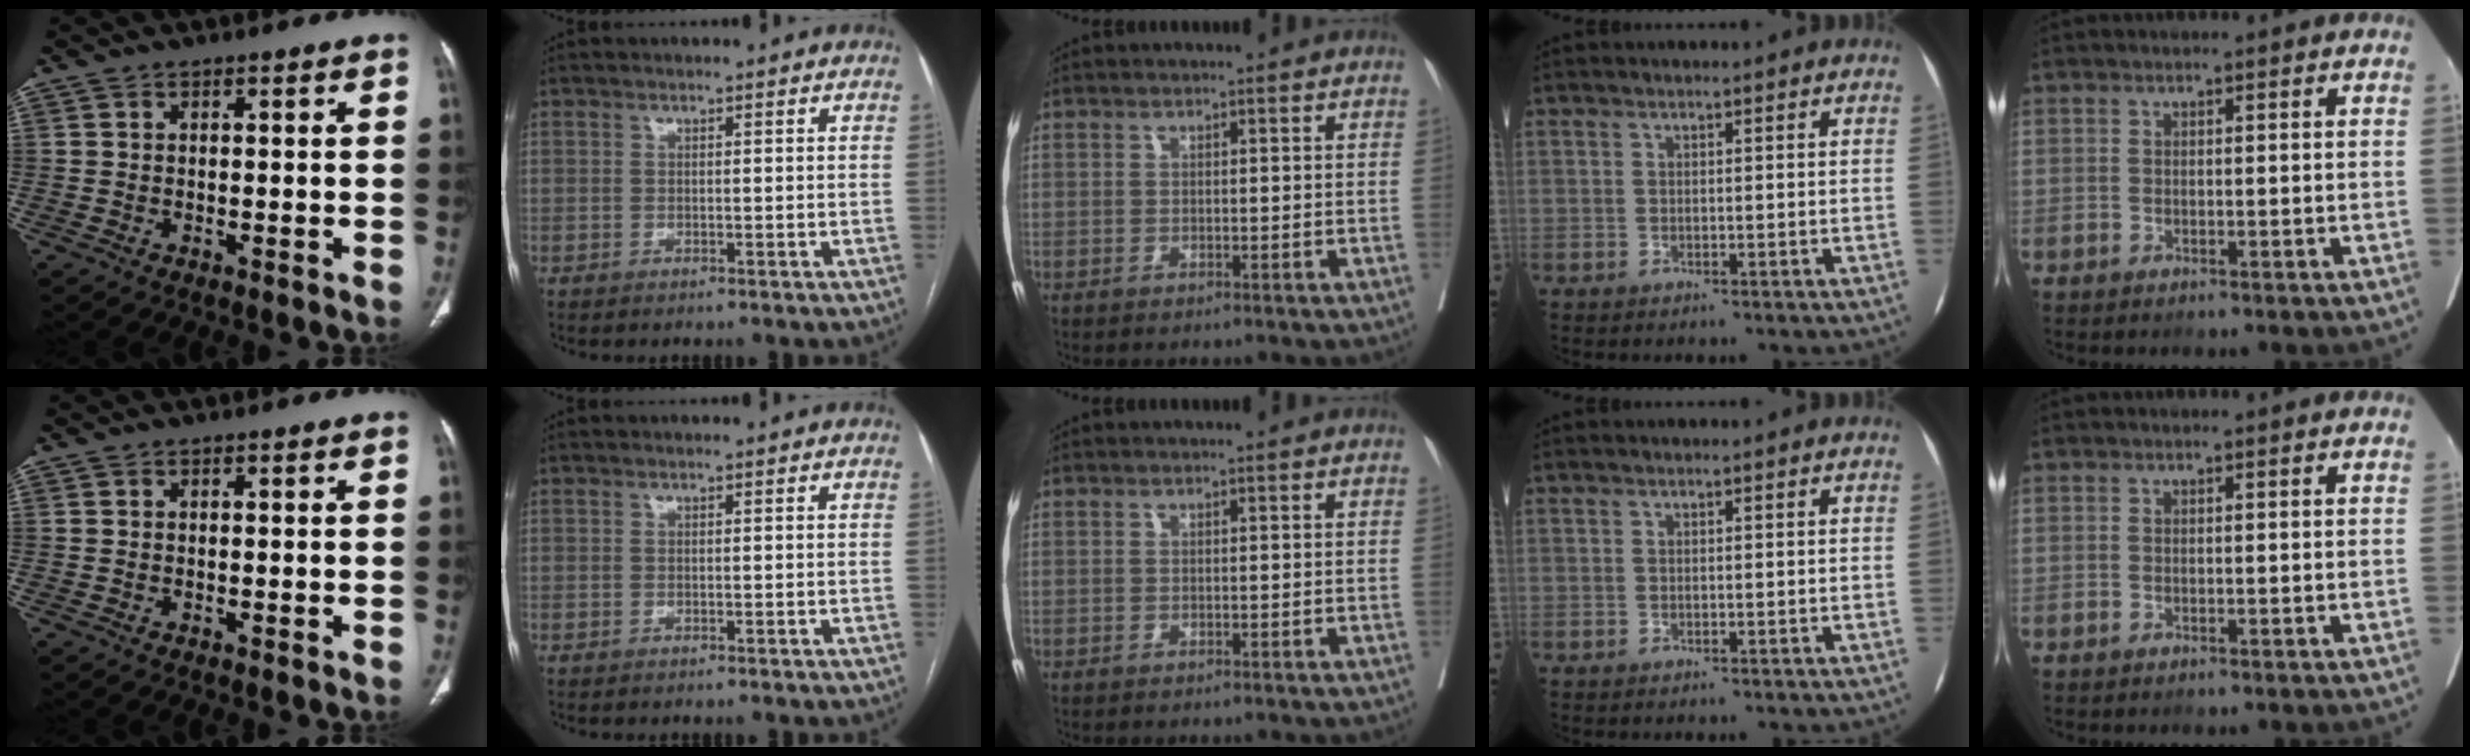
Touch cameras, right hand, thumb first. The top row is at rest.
{}